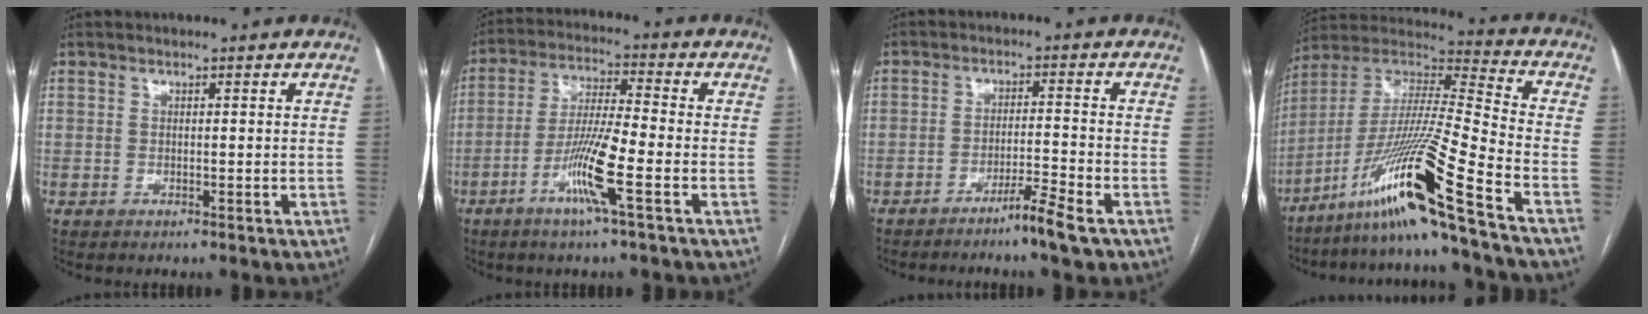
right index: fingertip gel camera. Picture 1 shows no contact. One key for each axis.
{"total": 9.9, "fx": -4.2, "fy": -0.3, "fz": 9.0, "tx": -0.176, "ty": -0.009, "tz": -0.086}
{"total": 5.4, "fx": -3.8, "fy": -0.5, "fz": 3.8, "tx": -0.060, "ty": -0.008, "tz": -0.069}
{"total": 20.0, "fx": -12.0, "fy": -2.4, "fz": 15.8, "tx": -0.329, "ty": -0.019, "tz": -0.225}